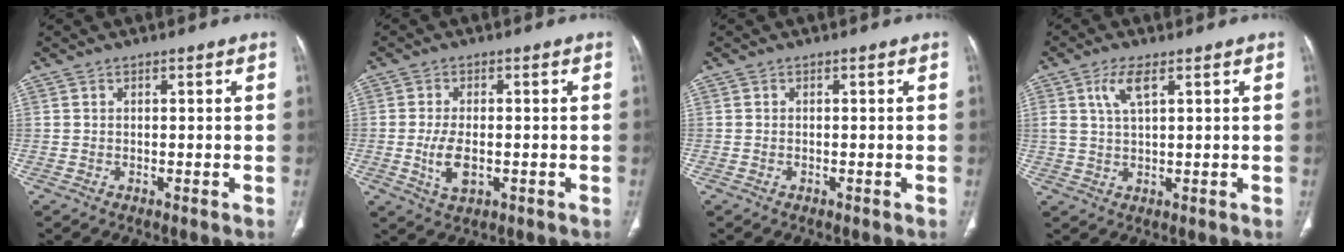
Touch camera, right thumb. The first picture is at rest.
{"total": 5.5, "force": [-1.2, 2.8, 4.6], "torque": [-0.093, -0.003, -0.016]}
{"total": 0.0}
{"total": 4.7, "force": [2.2, 1.6, 3.9], "torque": [-0.084, -0.004, 0.049]}